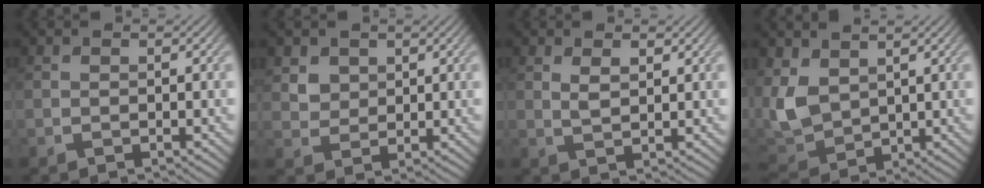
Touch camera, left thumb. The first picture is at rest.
{"total": 3.0, "force": [1.7, 2.3, 0.9], "torque": [-0.036, -0.012, 0.038]}
{"total": 2.0, "force": [1.2, 0.7, 1.5], "torque": [-0.032, -0.005, 0.026]}
{"total": 8.1, "force": [3.2, 5.4, 5.2], "torque": [-0.163, 0.000, 0.069]}